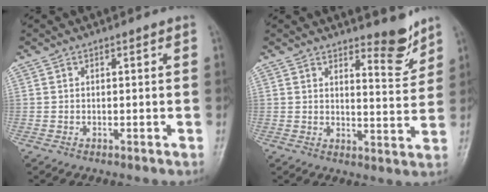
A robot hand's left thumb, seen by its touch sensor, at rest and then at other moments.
{"total": 5.9, "force": [4.9, 1.5, 2.9], "torque": [-0.025, -0.049, 0.074]}